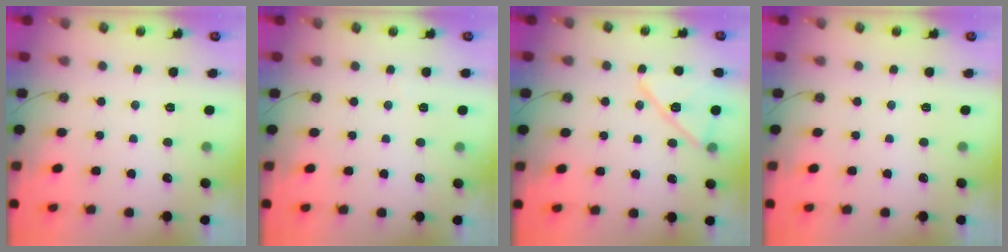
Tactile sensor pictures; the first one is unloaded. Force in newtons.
{"total": 3.0, "press": 2.1, "slide": 2.2}
{"total": 13.8, "press": 13.2, "slide": 4.0}
{"total": 0.0}